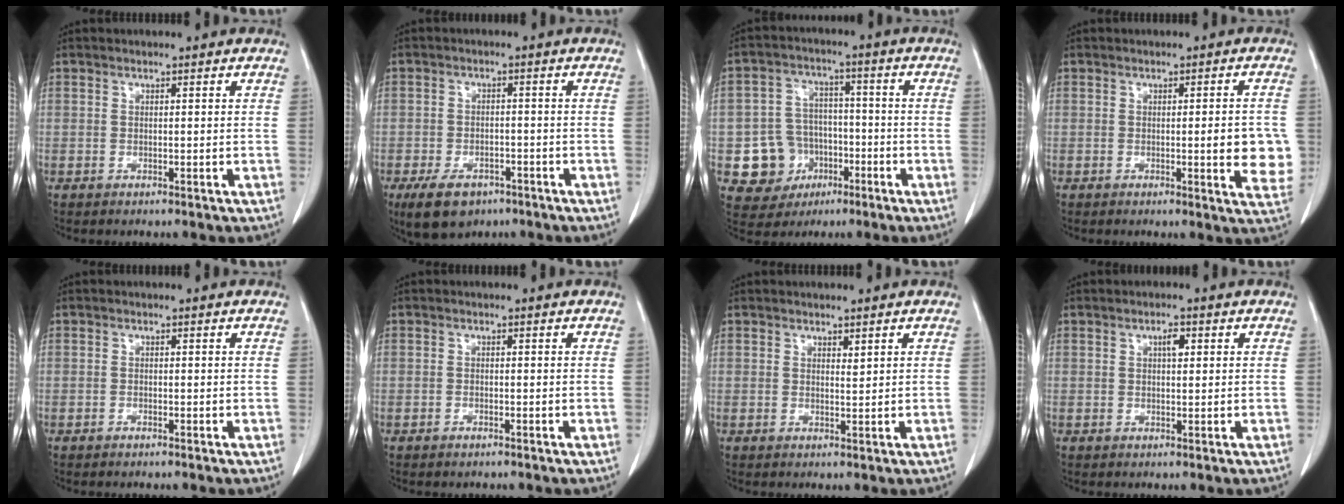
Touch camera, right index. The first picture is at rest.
{"total": 6.9, "force": [-4.4, 4.0, 3.4], "torque": [-0.065, -0.003, -0.065]}
{"total": 9.5, "force": [-2.9, 8.7, 2.3], "torque": [-0.041, 0.019, -0.035]}
{"total": 6.2, "force": [-0.6, 1.2, 6.1], "torque": [-0.064, -0.004, -0.010]}
{"total": 0.0}
{"total": 0.6, "force": [-0.5, 0.2, 0.3], "torque": [-0.008, -0.001, -0.004]}
{"total": 0.8, "force": [0.6, 0.2, 0.5], "torque": [-0.010, -0.007, 0.012]}
{"total": 1.8, "force": [0.4, 0.6, 1.7], "torque": [-0.029, 0.004, 0.006]}